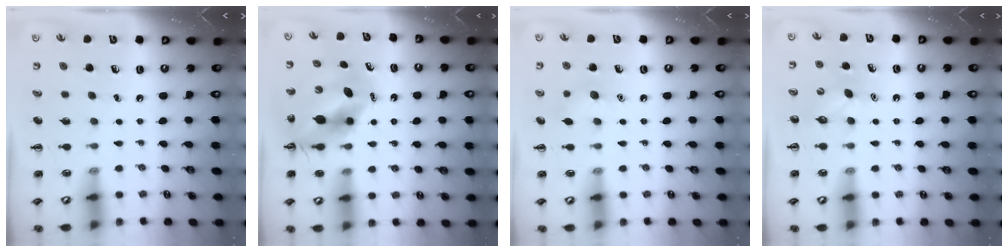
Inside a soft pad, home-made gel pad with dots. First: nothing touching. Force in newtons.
{"total": 9.3, "press": 9.0, "slide": 2.5}
{"total": 6.8, "press": 6.5, "slide": 1.9}
{"total": 5.0, "press": 4.9, "slide": 1.3}